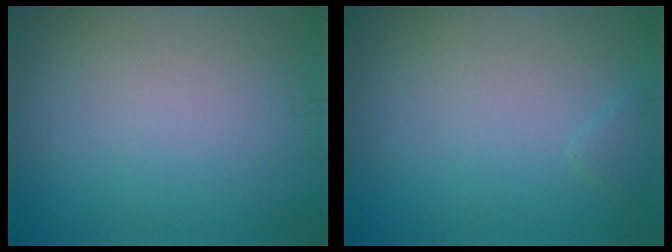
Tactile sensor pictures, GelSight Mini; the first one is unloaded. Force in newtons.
{"total": 0.6, "press": 0.6, "slide": 0.1}